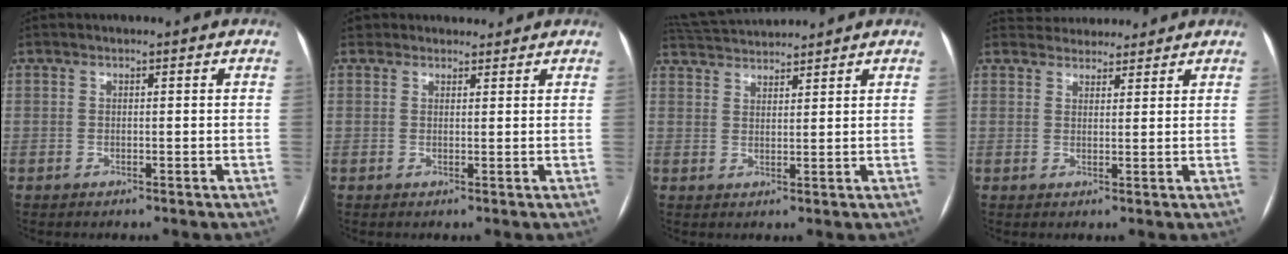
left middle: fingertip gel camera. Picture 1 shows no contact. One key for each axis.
{"total": 2.4, "fx": 2.0, "fy": 1.2, "fz": -0.4, "tx": 0.012, "ty": 0.010, "tz": 0.025}
{"total": 7.3, "fx": 7.1, "fy": 0.4, "fz": 1.5, "tx": -0.037, "ty": 0.031, "tz": 0.123}
{"total": 6.6, "fx": 6.1, "fy": 2.3, "fz": 0.6, "tx": 0.001, "ty": 0.023, "tz": 0.082}